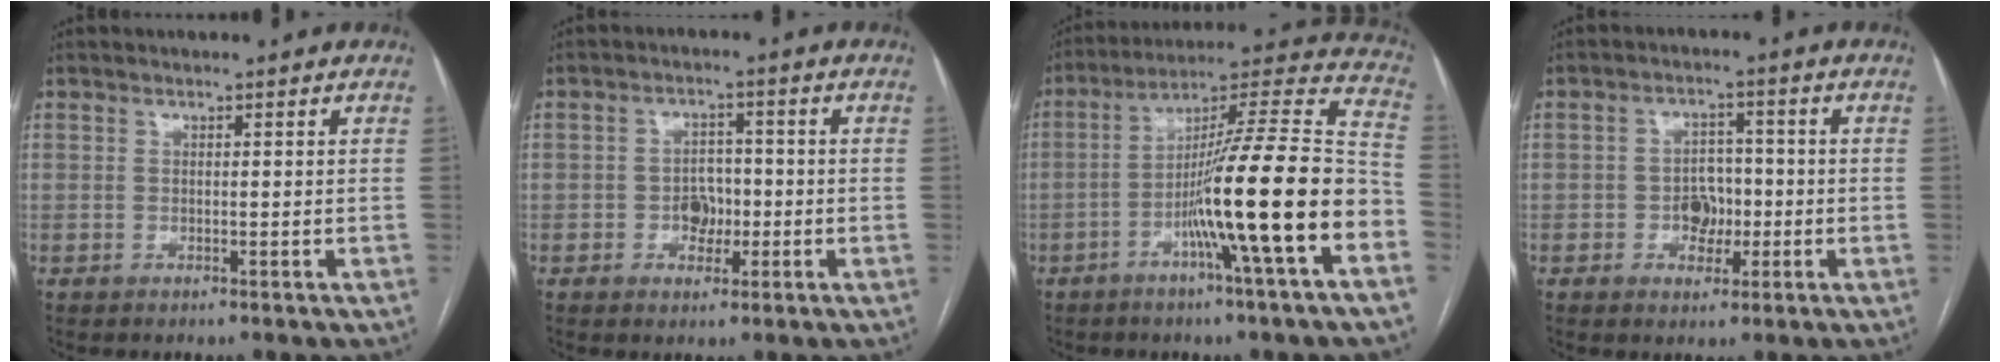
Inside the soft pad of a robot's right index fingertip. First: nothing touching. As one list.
[{"total": 4.1, "force": [-1.0, 3.1, 2.5], "torque": [-0.036, 0.009, -0.014]}, {"total": 20.4, "force": [-6.8, -1.1, 19.2], "torque": [-0.284, 0.004, -0.121]}, {"total": 4.7, "force": [-1.2, 3.5, 2.9], "torque": [-0.043, 0.011, -0.016]}]